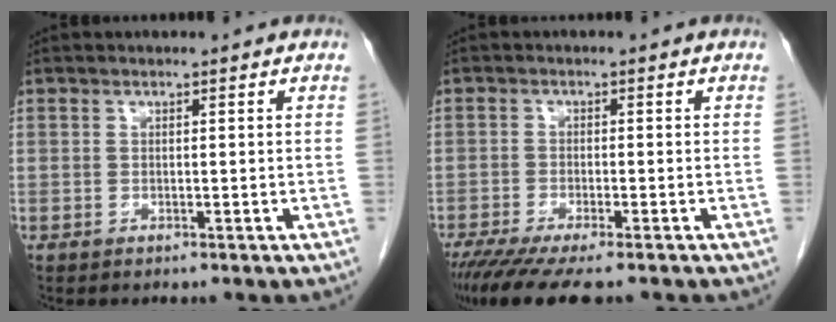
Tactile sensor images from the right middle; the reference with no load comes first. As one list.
[{"total": 9.3, "force": [-7.3, 1.2, 5.7], "torque": [-0.086, -0.019, -0.118]}]